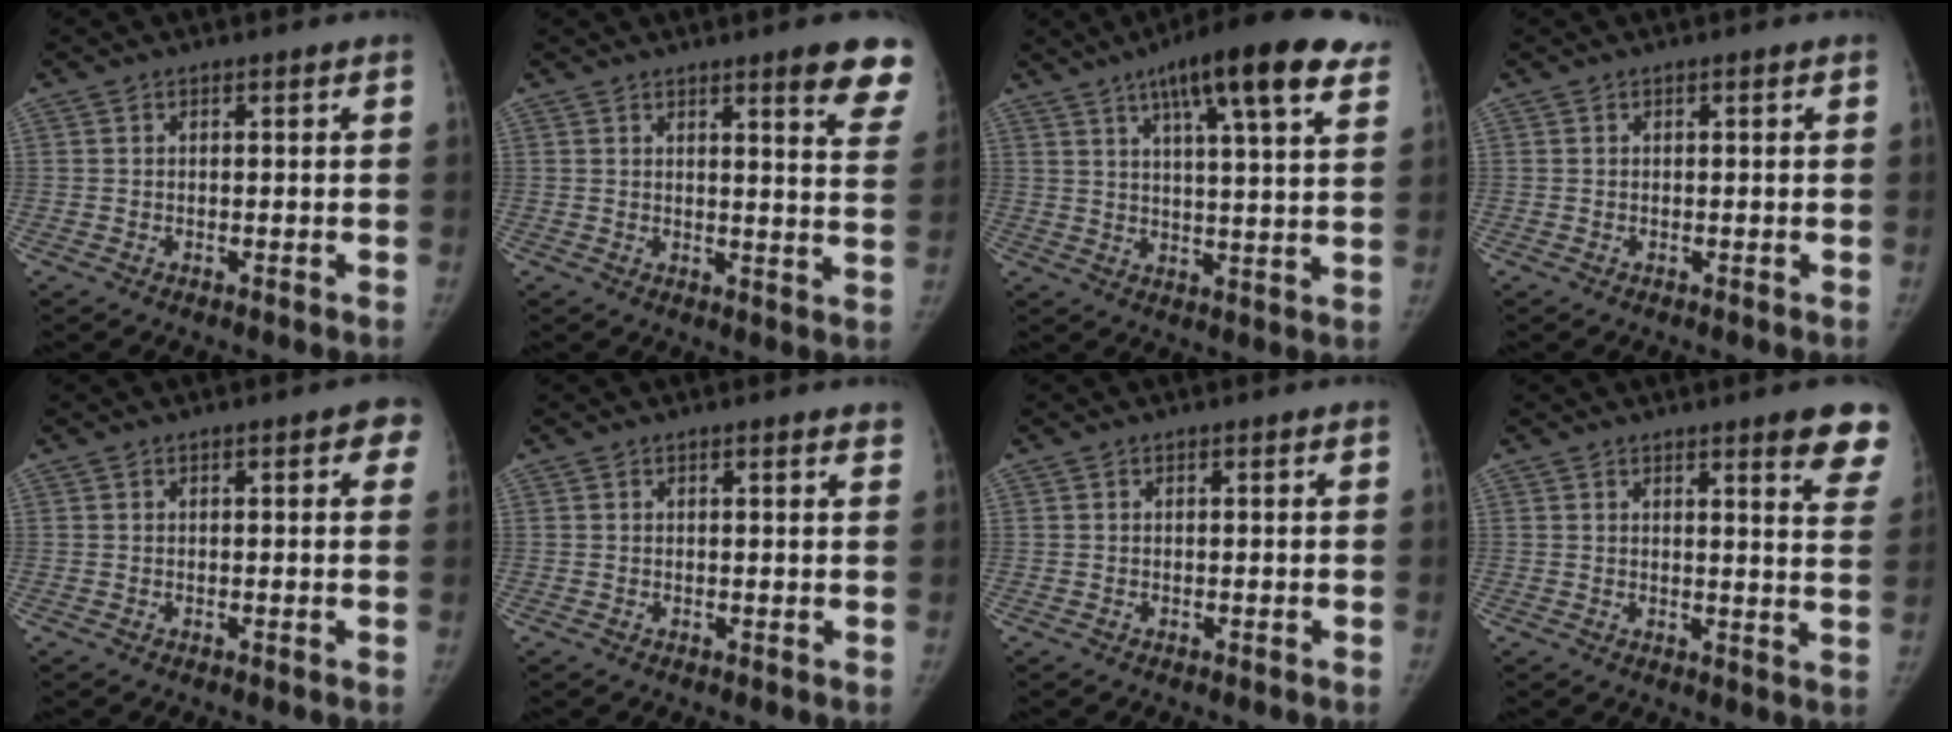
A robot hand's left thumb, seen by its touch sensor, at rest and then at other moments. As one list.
[{"total": 11.1, "force": [7.8, 1.7, 7.7], "torque": [-0.066, -0.041, 0.078]}, {"total": 19.4, "force": [11.4, 3.7, 15.3], "torque": [-0.209, -0.016, 0.158]}, {"total": 0.0}, {"total": 3.0, "force": [1.1, 1.4, 2.4], "torque": [-0.005, 0.002, 0.003]}, {"total": 1.6, "force": [1.4, 0.3, 0.6], "torque": [-0.004, -0.004, 0.010]}, {"total": 0.0}, {"total": 10.2, "force": [7.2, 1.8, 7.0], "torque": [-0.056, -0.036, 0.070]}]